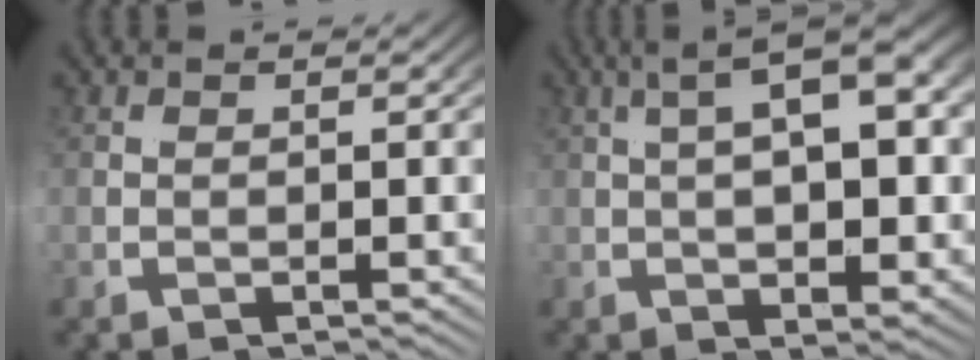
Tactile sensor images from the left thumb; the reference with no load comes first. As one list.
[{"total": 5.4, "force": [0.8, 0.6, 5.3], "torque": [-0.062, 0.043, -0.007]}]